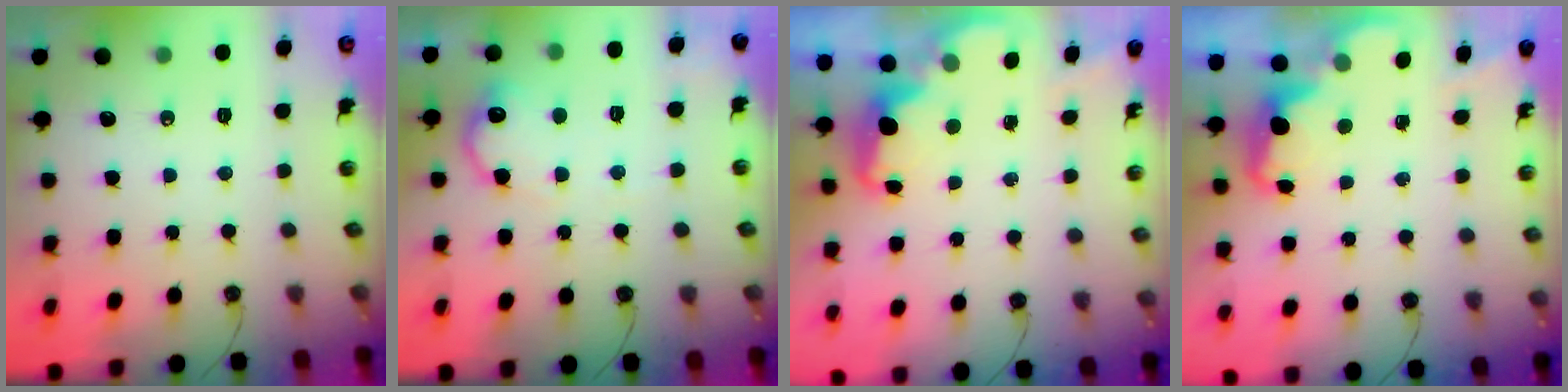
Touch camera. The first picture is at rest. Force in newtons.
{"total": 12.9, "press": 12.9, "slide": 0.5}
{"total": 2.5, "press": 2.5, "slide": 0.5}
{"total": 2.3, "press": 2.2, "slide": 0.7}